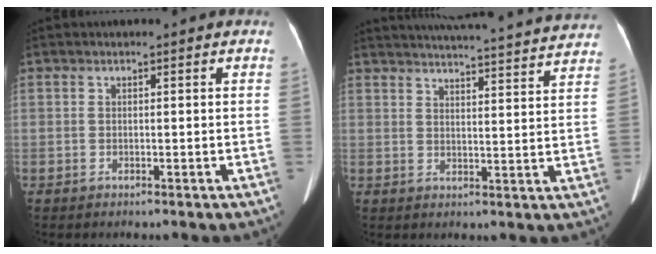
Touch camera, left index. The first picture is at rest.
{"total": 26.3, "force": [25.0, 2.2, 8.0], "torque": [-0.124, -0.028, 0.303]}